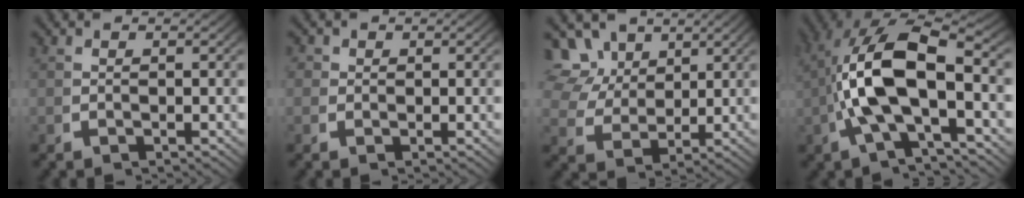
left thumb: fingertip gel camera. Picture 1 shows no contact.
{"total": 1.1, "force": [0.2, 1.1, 0.0], "torque": [-0.004, -0.008, 0.000]}
{"total": 7.6, "force": [2.9, 6.2, 3.3], "torque": [-0.086, -0.021, 0.055]}
{"total": 12.2, "force": [0.3, 6.8, 10.1], "torque": [-0.207, -0.021, 0.013]}